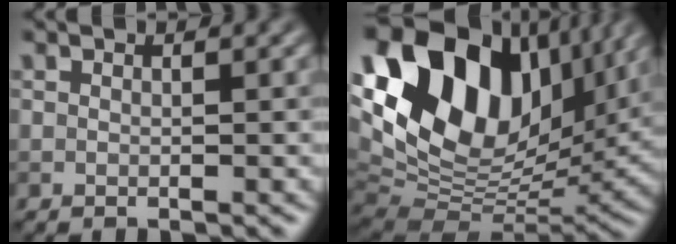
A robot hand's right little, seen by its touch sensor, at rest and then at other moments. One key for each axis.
{"total": 19.3, "fx": 8.3, "fy": 11.6, "fz": 13.0, "tx": -0.277, "ty": 0.040, "tz": 0.151}